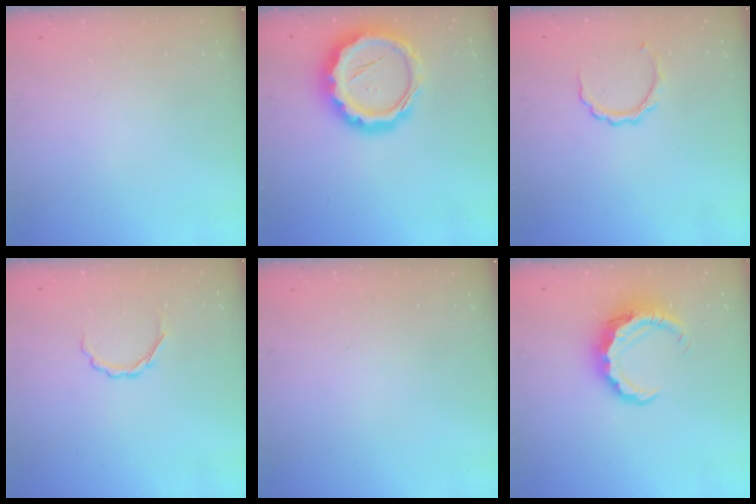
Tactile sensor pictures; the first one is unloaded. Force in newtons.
{"total": 19.4, "press": 19.0, "slide": 4.2}
{"total": 4.9, "press": 4.9, "slide": 0.5}
{"total": 3.6, "press": 3.5, "slide": 0.9}
{"total": 0.0}
{"total": 9.4, "press": 9.3, "slide": 1.5}